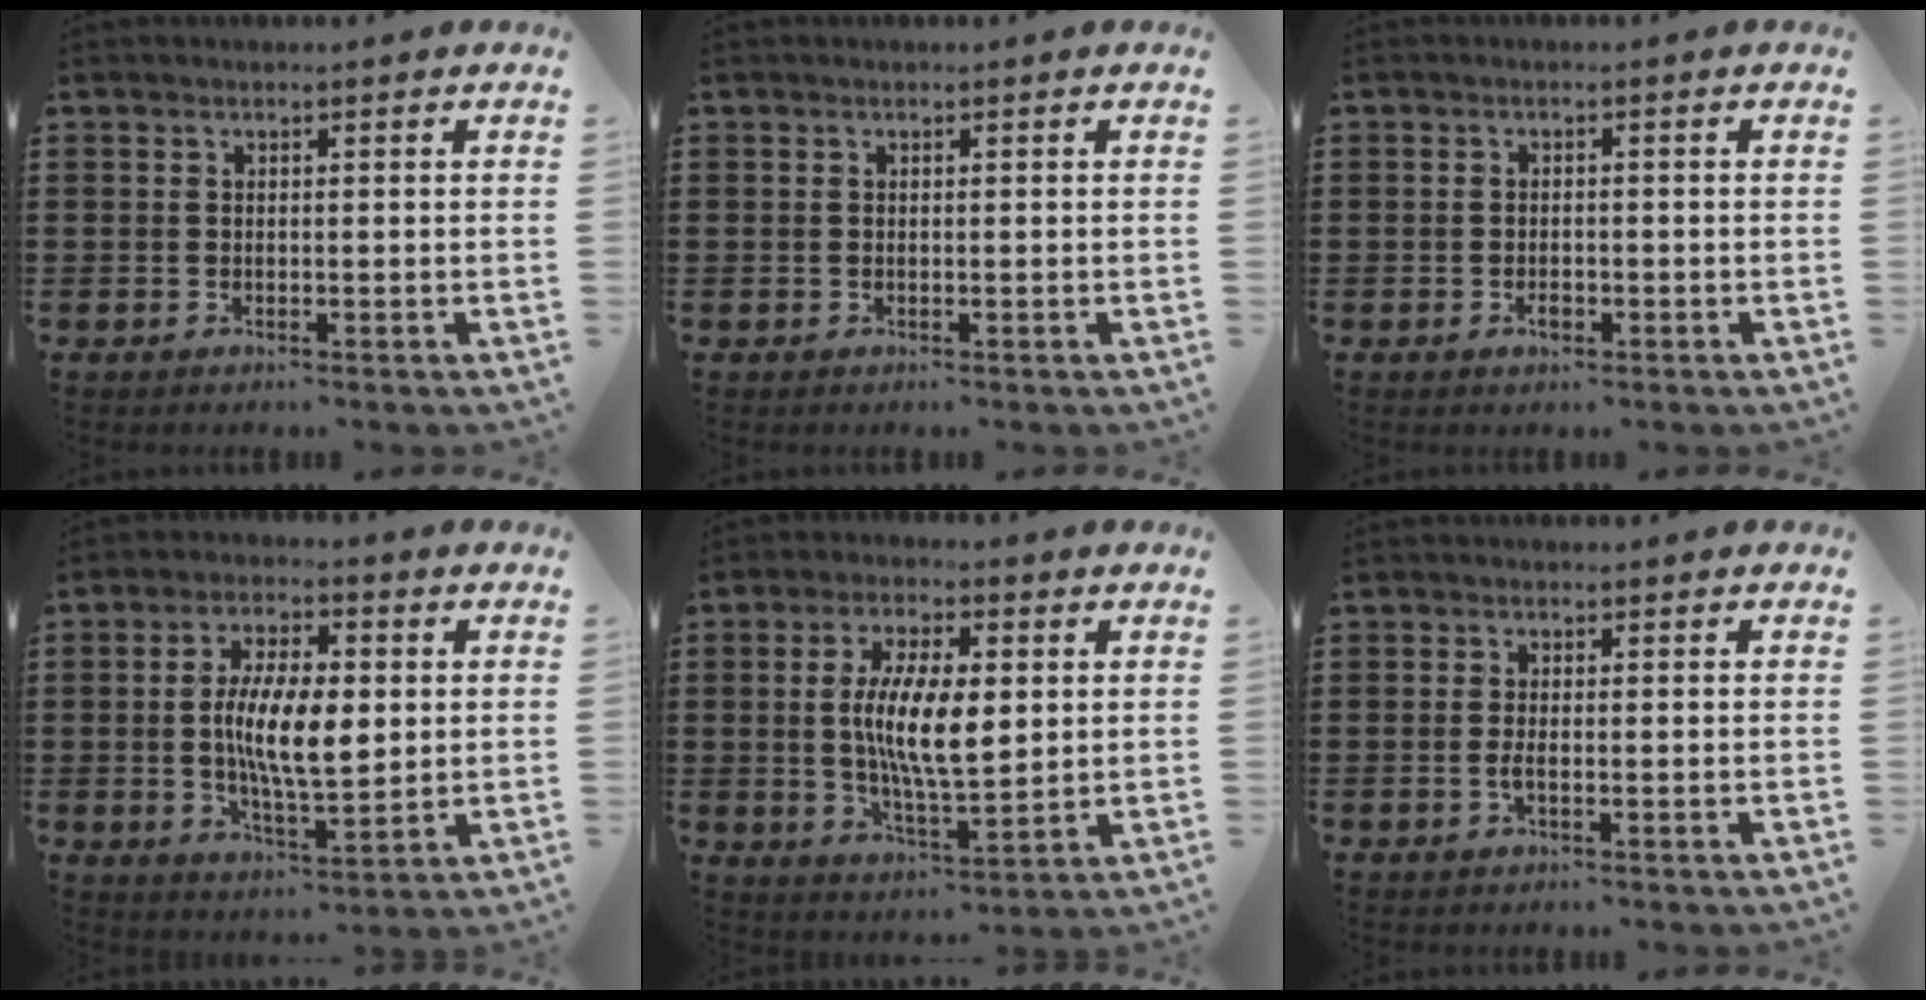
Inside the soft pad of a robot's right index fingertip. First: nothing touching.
{"total": 0.0}
{"total": 1.6, "force": [-0.8, 0.8, 1.2], "torque": [-0.023, 0.000, -0.014]}
{"total": 9.7, "force": [0.3, 3.8, 8.9], "torque": [-0.177, 0.006, 0.003]}
{"total": 10.2, "force": [0.8, 3.7, 9.5], "torque": [-0.190, 0.006, 0.012]}
{"total": 1.5, "force": [-0.6, 0.2, 1.4], "torque": [-0.034, -0.004, -0.013]}